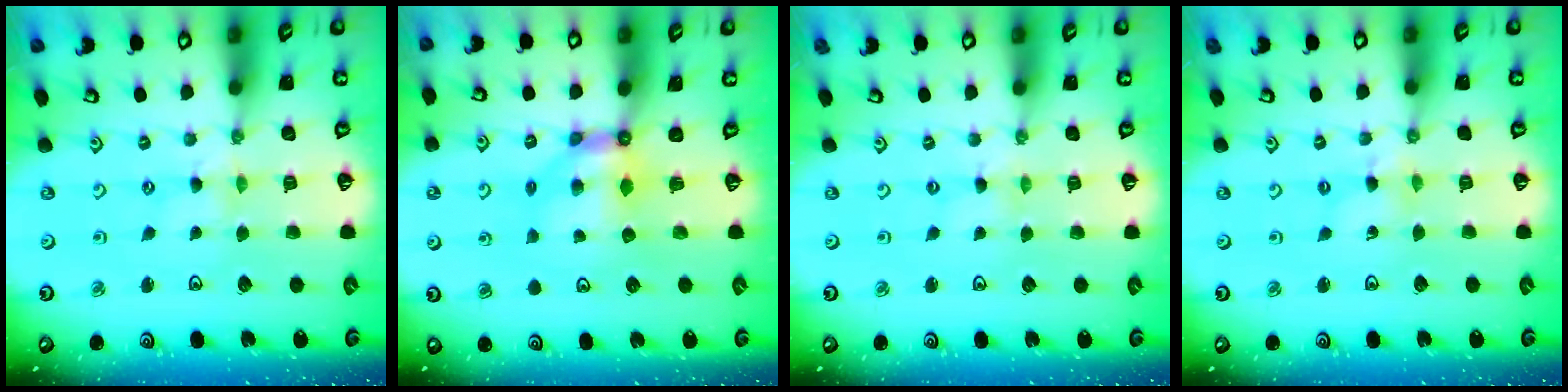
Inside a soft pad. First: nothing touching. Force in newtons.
{"total": 5.8, "press": 5.8, "slide": 0.2}
{"total": 0.0}
{"total": 2.0, "press": 2.0, "slide": 0.2}